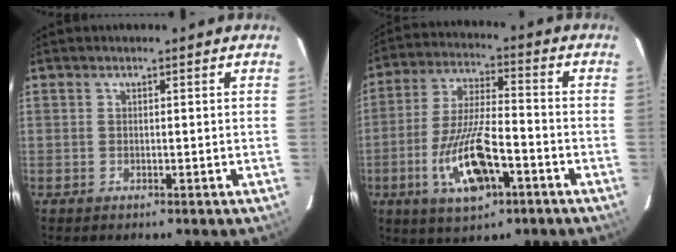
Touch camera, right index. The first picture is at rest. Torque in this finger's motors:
{"motor_torque": [1.33, -0.81, 0.39, 0.21]}